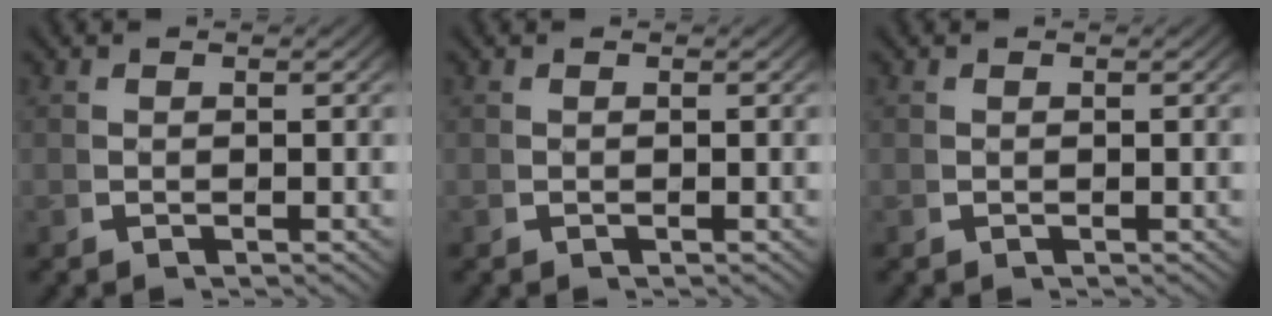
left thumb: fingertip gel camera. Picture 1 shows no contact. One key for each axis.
{"total": 0.0}
{"total": 0.0}